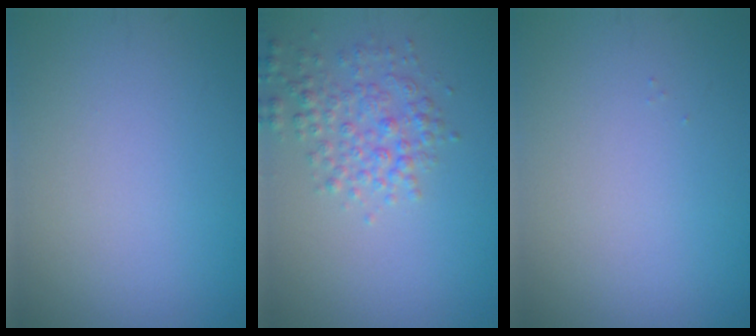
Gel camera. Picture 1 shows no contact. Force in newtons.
{"total": 3.1, "press": 3.1, "slide": 0.1}
{"total": 0.0}